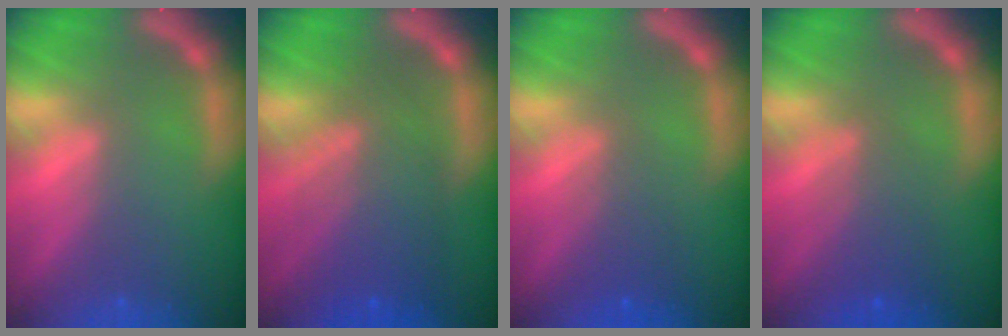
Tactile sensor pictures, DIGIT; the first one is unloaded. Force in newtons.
{"total": 7.6}
{"total": 2.5}
{"total": 3.6}